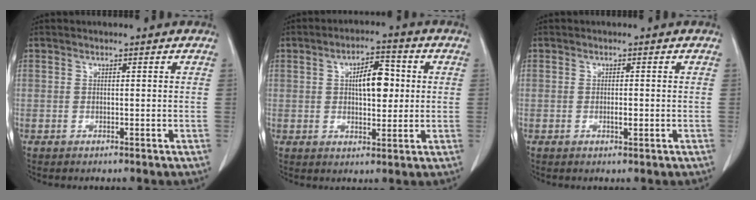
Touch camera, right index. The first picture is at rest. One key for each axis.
{"total": 7.0, "fx": 1.1, "fy": 2.9, "fz": 6.3, "tx": -0.103, "ty": 0.012, "tz": 0.018}
{"total": 1.3, "fx": -0.3, "fy": 0.3, "fz": 1.2, "tx": -0.022, "ty": -0.001, "tz": -0.003}